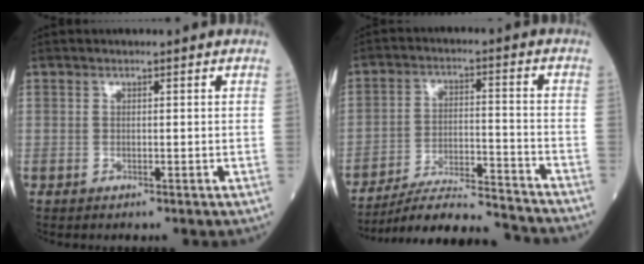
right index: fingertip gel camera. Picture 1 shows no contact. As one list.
[{"total": 15.4, "force": [-14.8, 0.3, 4.5], "torque": [-0.079, -0.001, -0.230]}]